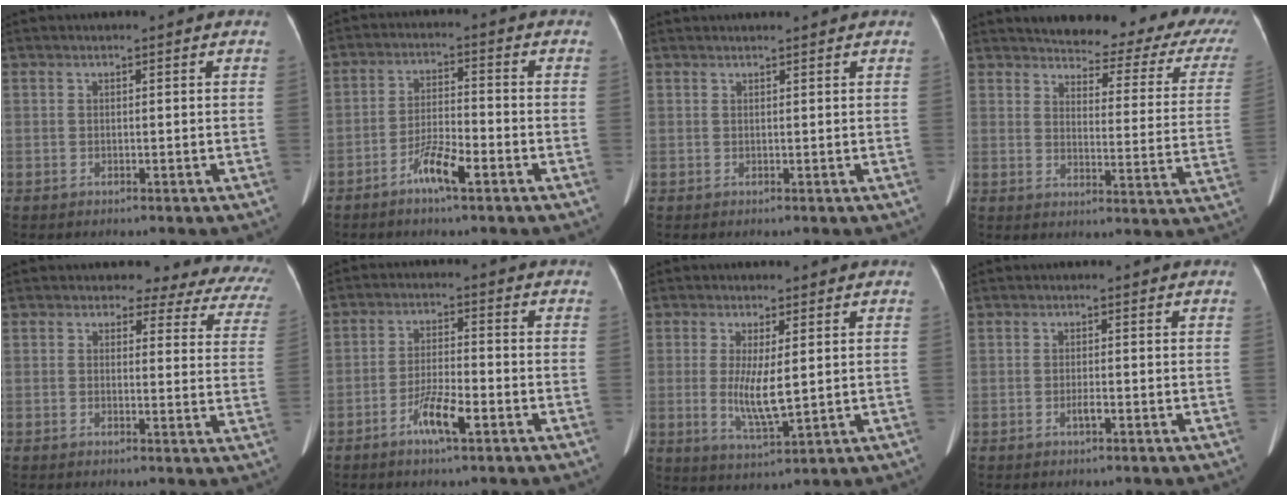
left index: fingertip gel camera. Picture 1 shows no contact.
{"total": 5.9, "force": [-3.6, 0.8, 4.6], "torque": [-0.092, 0.002, -0.066]}
{"total": 3.0, "force": [2.9, 0.2, 0.8], "torque": [-0.008, 0.027, 0.037]}
{"total": 18.3, "force": [15.8, 4.4, 8.1], "torque": [-0.074, -0.047, 0.160]}
{"total": 14.0, "force": [12.0, 5.7, 4.6], "torque": [-0.029, -0.033, 0.095]}
{"total": 6.0, "force": [-3.1, 0.9, 5.0], "torque": [-0.099, -0.002, -0.058]}
{"total": 6.5, "force": [0.2, 1.3, 6.4], "torque": [-0.130, -0.020, 0.007]}
{"total": 1.4, "force": [-0.7, 0.2, 1.2], "torque": [-0.022, 0.001, -0.011]}